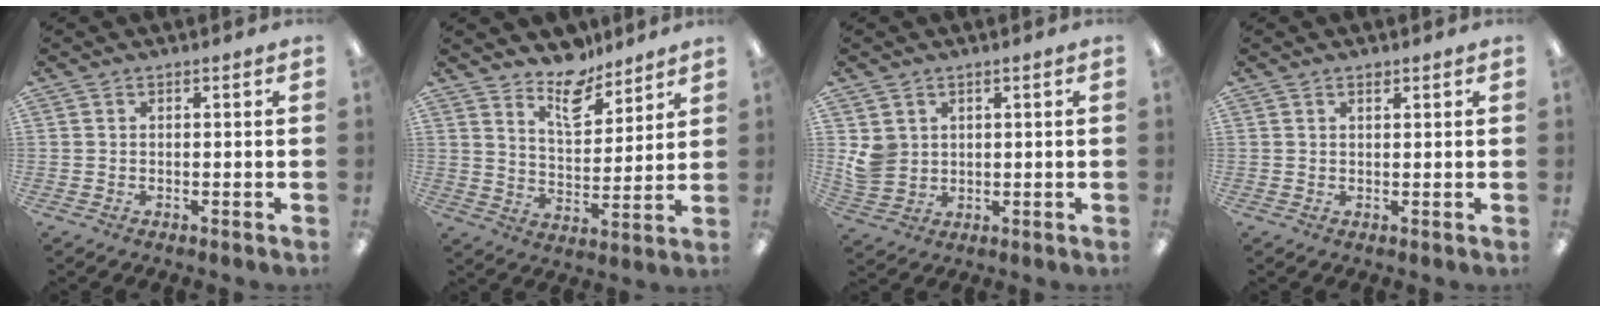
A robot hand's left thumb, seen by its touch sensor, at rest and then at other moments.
{"total": 10.7, "force": [8.8, 4.5, 4.0], "torque": [-0.051, -0.057, 0.157]}
{"total": 5.1, "force": [1.8, 4.5, 1.5], "torque": [-0.037, -0.002, 0.036]}
{"total": 1.1, "force": [0.9, 0.3, 0.6], "torque": [-0.013, 0.000, 0.016]}